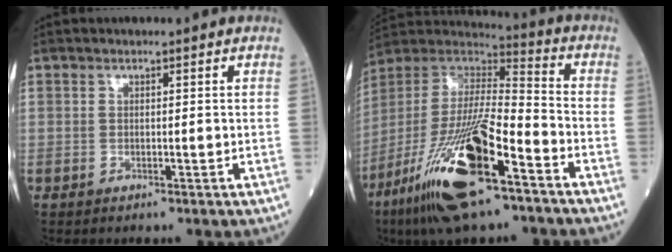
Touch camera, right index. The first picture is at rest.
{"total": 21.9, "force": [-11.8, 3.7, 18.1], "torque": [-0.373, -0.049, -0.221]}